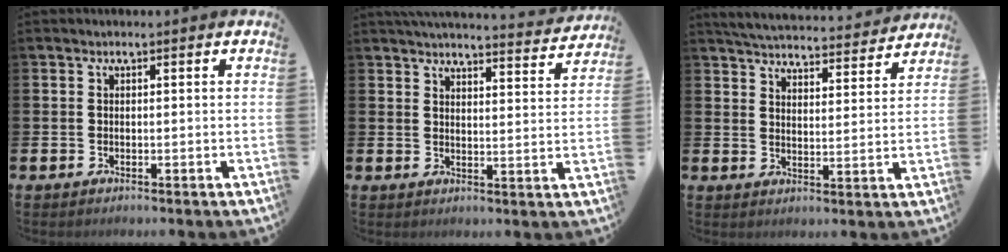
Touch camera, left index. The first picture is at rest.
{"total": 4.4, "force": [4.4, 0.1, 0.4], "torque": [-0.005, -0.036, 0.072]}
{"total": 5.2, "force": [5.1, 0.6, 0.4], "torque": [-0.021, -0.044, 0.087]}